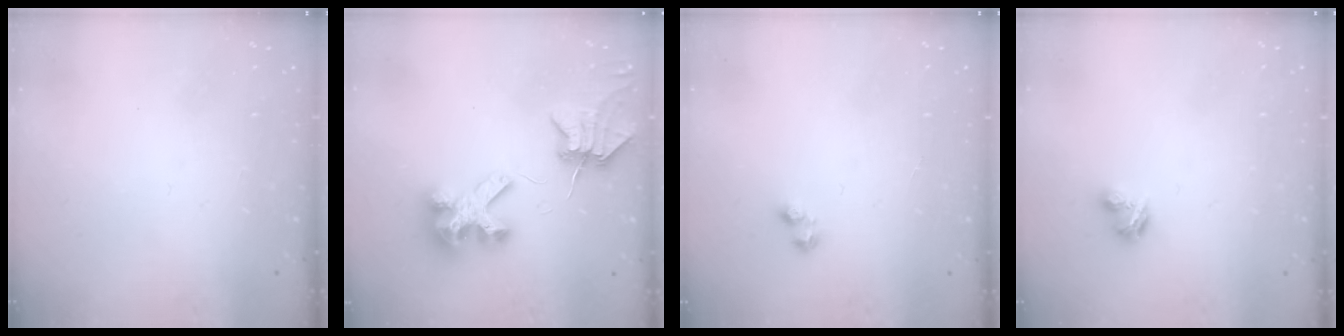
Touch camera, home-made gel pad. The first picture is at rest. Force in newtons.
{"total": 7.1, "press": 7.0, "slide": 0.9}
{"total": 1.2, "press": 1.0, "slide": 0.6}
{"total": 2.9, "press": 2.8, "slide": 0.5}